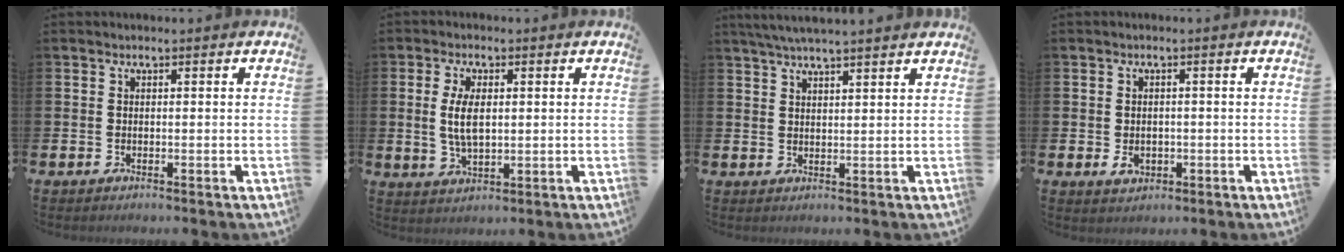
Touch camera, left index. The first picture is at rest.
{"total": 5.2, "force": [1.0, 2.4, 4.5], "torque": [-0.076, 0.001, 0.013]}
{"total": 3.9, "force": [3.7, -0.4, 1.2], "torque": [-0.041, -0.004, 0.070]}
{"total": 2.4, "force": [-0.4, 1.7, 1.6], "torque": [-0.018, -0.003, -0.011]}